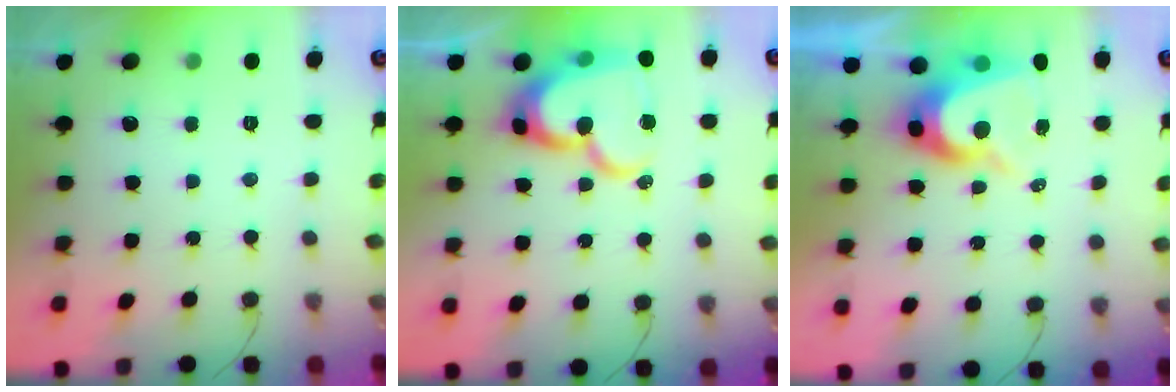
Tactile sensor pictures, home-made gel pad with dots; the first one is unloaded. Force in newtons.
{"total": 18.1, "press": 18.1, "slide": 1.3}
{"total": 8.7, "press": 8.6, "slide": 0.9}